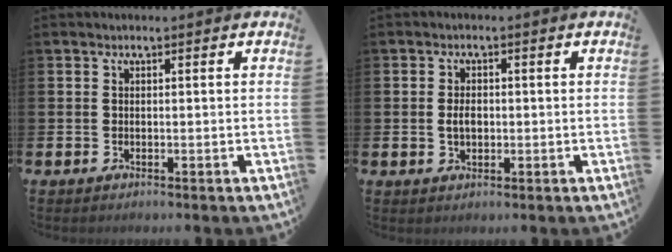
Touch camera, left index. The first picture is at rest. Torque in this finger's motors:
{"motor_torque": [0.14, 0.03, 0.06, 0.07]}